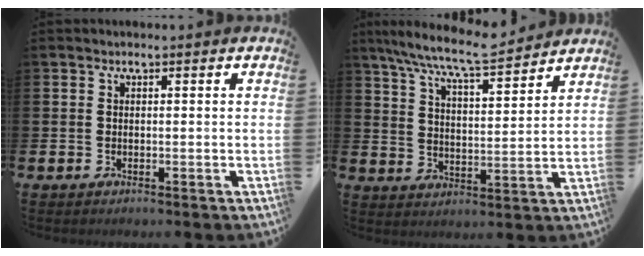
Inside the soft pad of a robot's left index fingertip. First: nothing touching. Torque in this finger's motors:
{"motor_torque": [1.03, -1.10, 0.40, 0.21]}